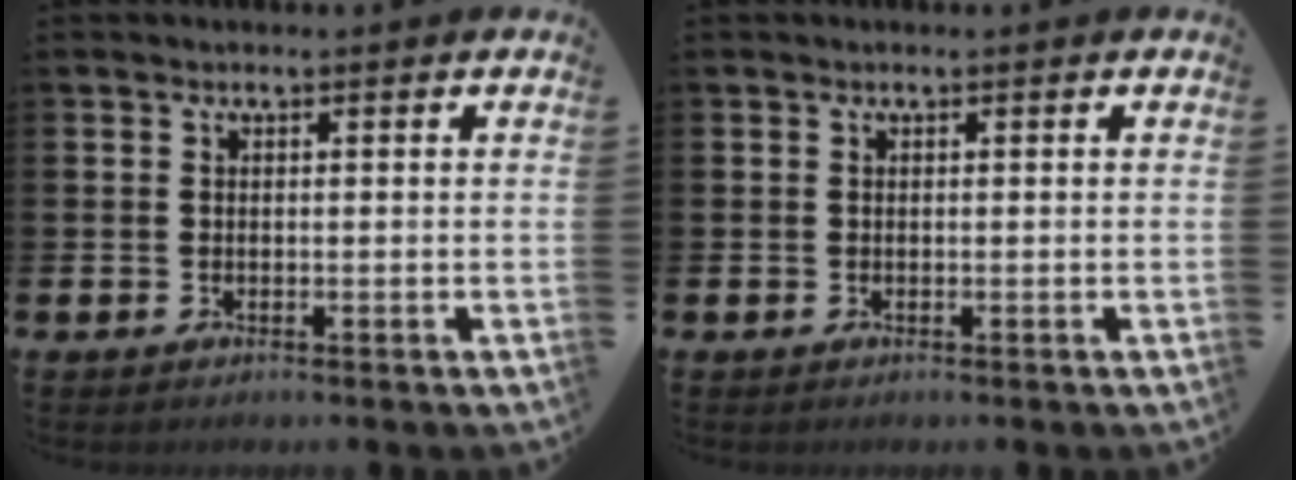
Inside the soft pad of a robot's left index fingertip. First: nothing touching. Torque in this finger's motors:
{"motor_torque": [-0.05, 0.06, 0.00, 0.00]}